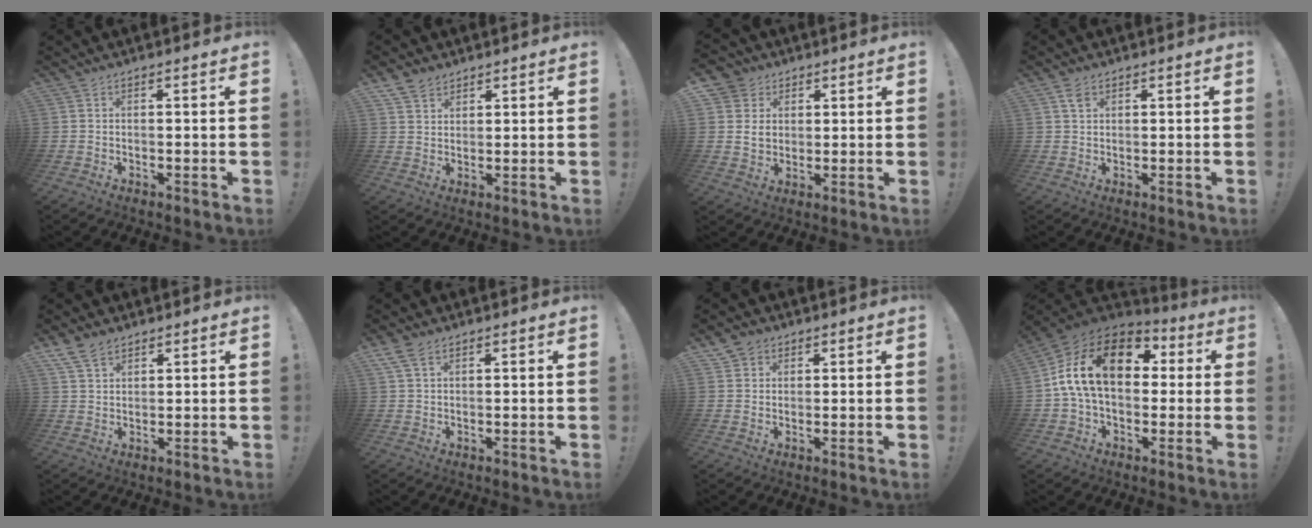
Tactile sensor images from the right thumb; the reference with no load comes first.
{"total": 4.7, "force": [3.6, 2.8, 1.2], "torque": [-0.028, -0.015, 0.069]}
{"total": 7.1, "force": [2.2, 6.5, 1.9], "torque": [-0.029, -0.009, 0.044]}
{"total": 2.3, "force": [1.3, 1.5, 1.1], "torque": [-0.009, -0.005, 0.022]}
{"total": 6.0, "force": [4.2, 3.4, 2.7], "torque": [-0.054, -0.014, 0.083]}
{"total": 4.2, "force": [2.5, 2.1, 2.6], "torque": [-0.055, -0.004, 0.051]}
{"total": 3.4, "force": [1.9, 2.8, 0.5], "torque": [-0.010, -0.006, 0.036]}
{"total": 19.9, "force": [3.9, 12.6, 14.9], "torque": [-0.259, 0.009, 0.069]}